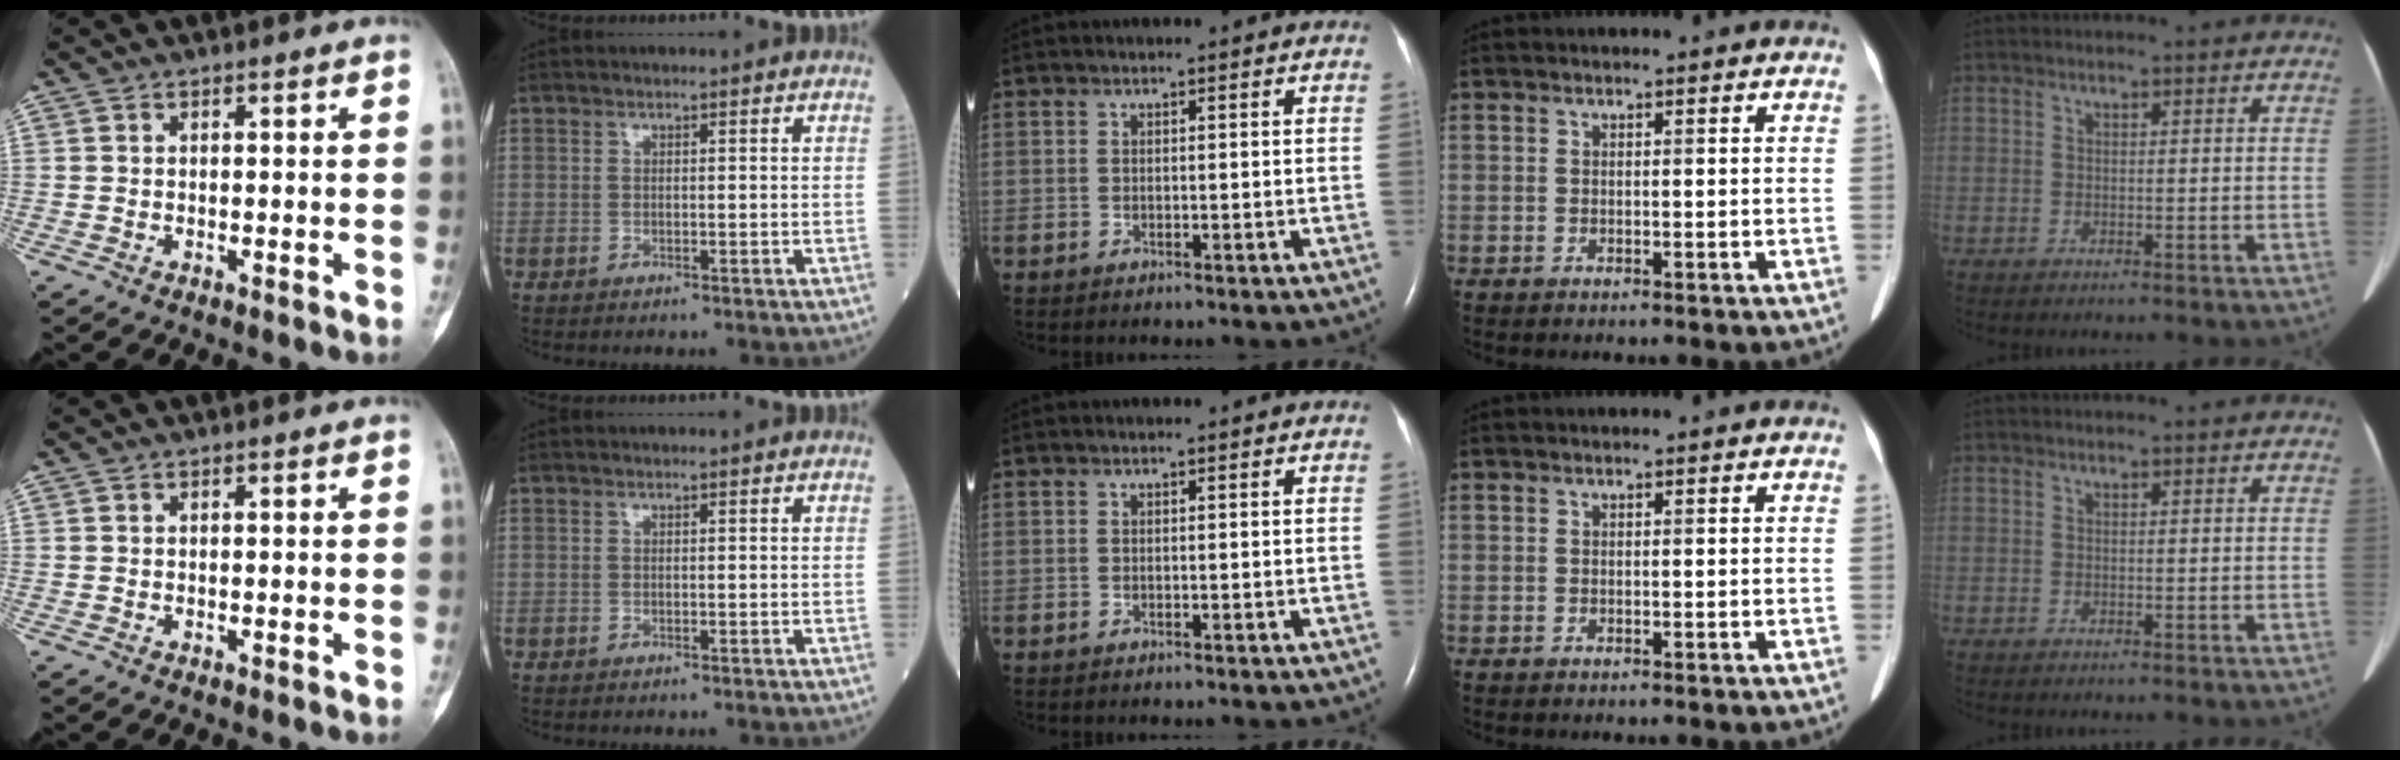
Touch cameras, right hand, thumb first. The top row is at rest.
{}